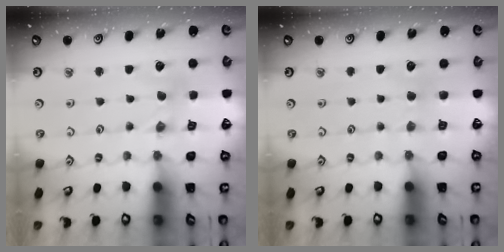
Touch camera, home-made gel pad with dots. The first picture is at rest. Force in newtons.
{"total": 2.1, "press": 2.1, "slide": 0.4}